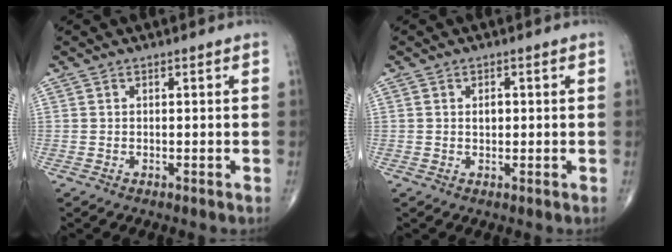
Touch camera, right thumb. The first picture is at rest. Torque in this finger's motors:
{"motor_torque": [0.01, 0.19, 0.45, 0.16, -0.01]}